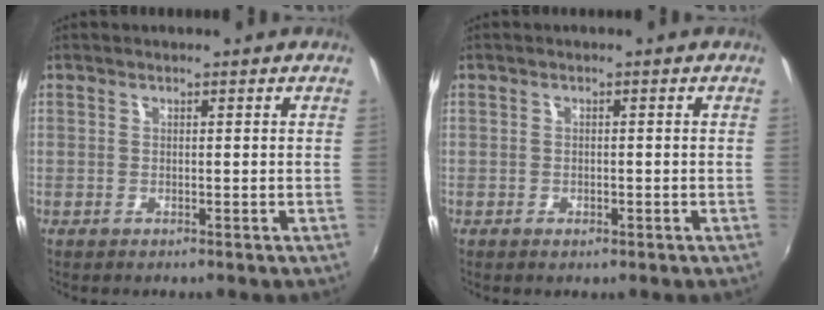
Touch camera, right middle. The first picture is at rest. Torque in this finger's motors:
{"motor_torque": [-0.19, 0.01, -0.04, -0.01]}